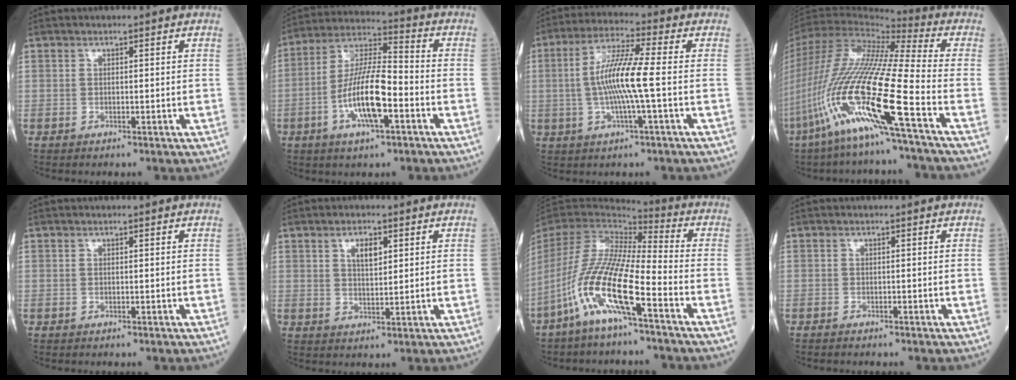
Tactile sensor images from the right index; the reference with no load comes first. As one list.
[{"total": 12.6, "force": [-3.8, 2.9, 11.7], "torque": [-0.230, 0.006, -0.068]}, {"total": 9.7, "force": [-0.7, 0.1, 9.6], "torque": [-0.187, 0.007, -0.021]}, {"total": 23.0, "force": [-9.9, 0.2, 20.7], "torque": [-0.460, -0.047, -0.196]}, {"total": 0.0}, {"total": 3.5, "force": [1.5, 1.3, 2.8], "torque": [-0.049, 0.000, 0.027]}, {"total": 15.1, "force": [-7.5, 1.2, 13.0], "torque": [-0.275, -0.019, -0.150]}, {"total": 0.5, "force": [-0.5, 0.0, 0.2], "torque": [-0.008, -0.002, -0.011]}]